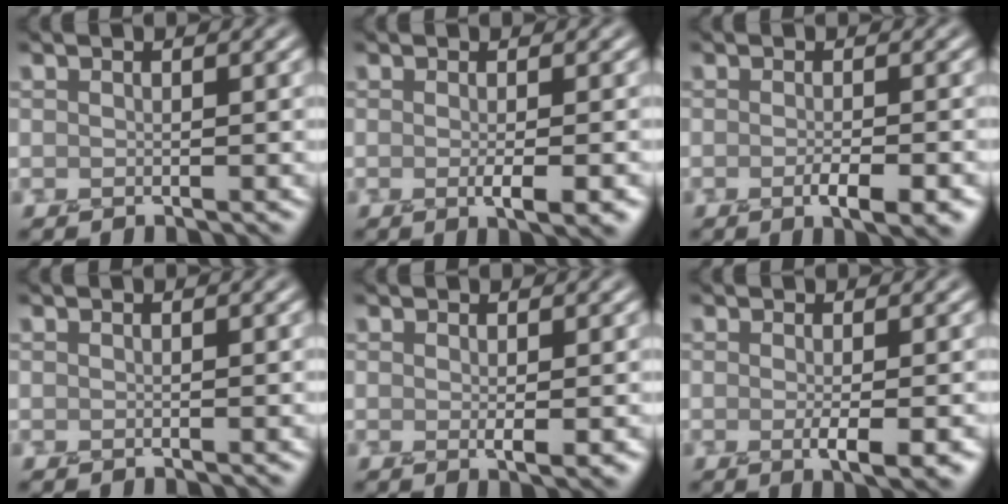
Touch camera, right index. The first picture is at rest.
{"total": 2.9, "force": [-0.6, 0.8, 2.8], "torque": [-0.034, -0.002, -0.009]}
{"total": 3.4, "force": [-1.3, 0.9, 3.0], "torque": [-0.043, -0.003, -0.022]}
{"total": 0.0}
{"total": 1.5, "force": [0.0, 0.2, 1.4], "torque": [-0.022, -0.004, -0.001]}
{"total": 3.2, "force": [-0.7, 0.8, 3.0], "torque": [-0.043, -0.005, -0.011]}